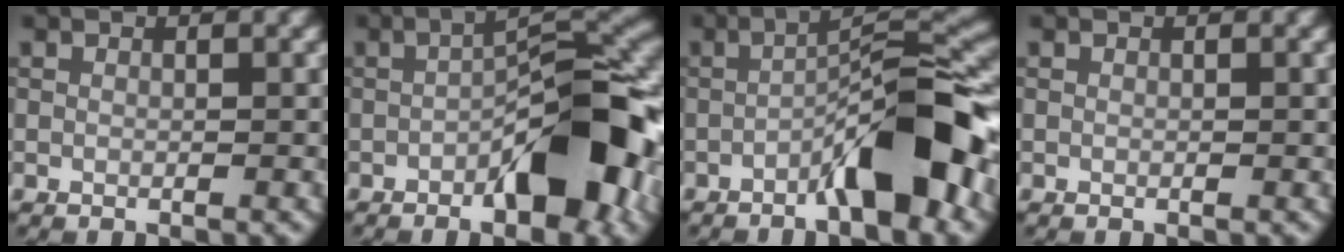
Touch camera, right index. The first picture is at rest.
{"total": 9.8, "force": [-3.6, 3.4, 8.4], "torque": [-0.104, 0.025, -0.067]}
{"total": 8.4, "force": [-3.7, 1.7, 7.3], "torque": [-0.109, 0.024, -0.066]}
{"total": 0.0}